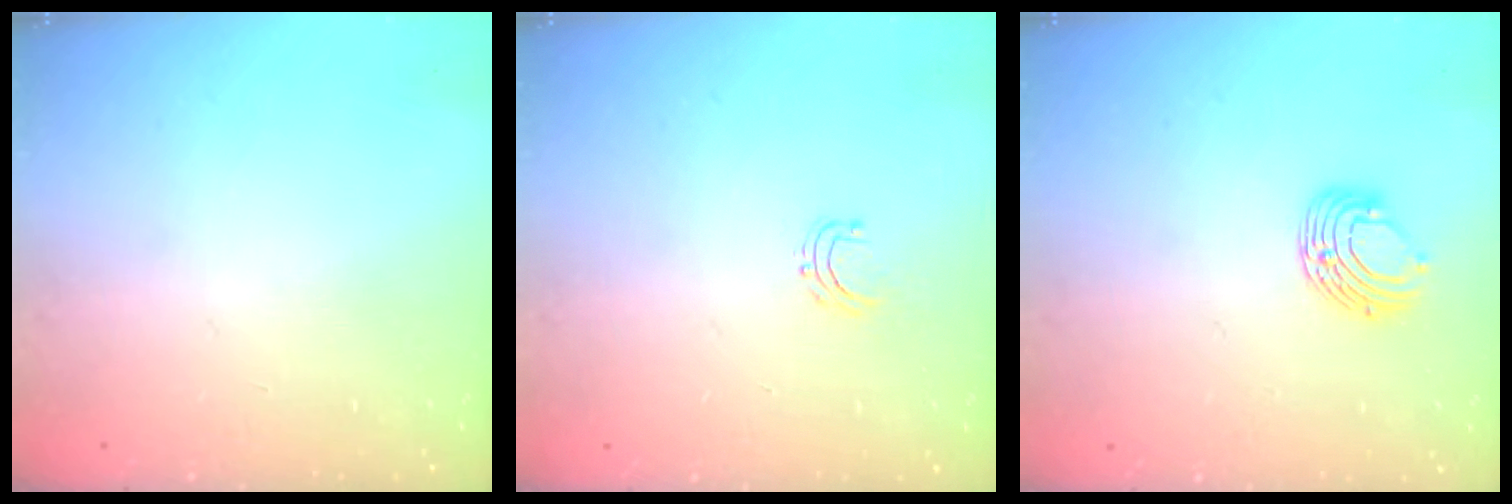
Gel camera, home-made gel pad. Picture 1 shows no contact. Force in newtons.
{"total": 4.0, "press": 4.0, "slide": 0.3}
{"total": 8.2, "press": 8.2, "slide": 0.8}